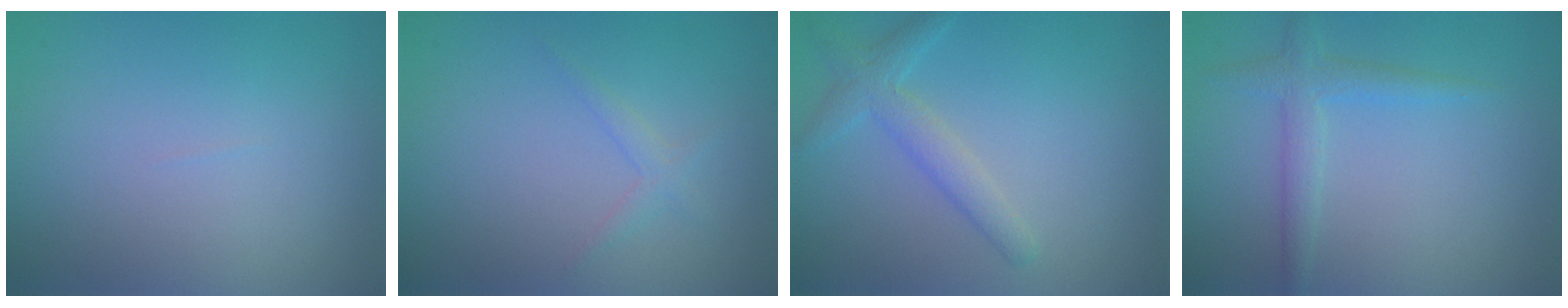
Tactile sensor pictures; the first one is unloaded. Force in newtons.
{"total": 1.1, "press": 1.1, "slide": 0.1}
{"total": 2.5, "press": 2.5, "slide": 0.2}
{"total": 2.2, "press": 2.2, "slide": 0.1}